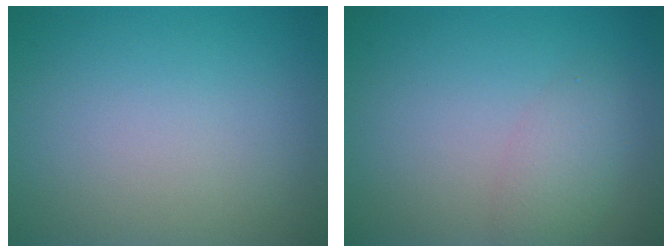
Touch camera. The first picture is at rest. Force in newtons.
{"total": 2.1, "press": 2.1, "slide": 0.1}